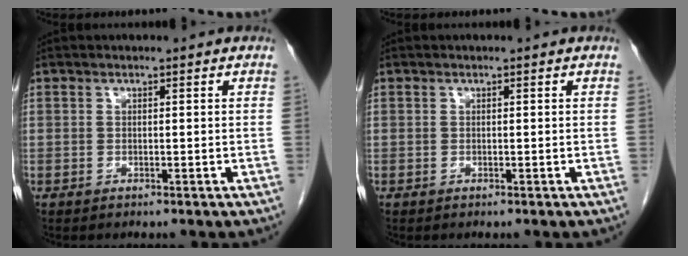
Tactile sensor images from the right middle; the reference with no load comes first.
{"total": 0.0}